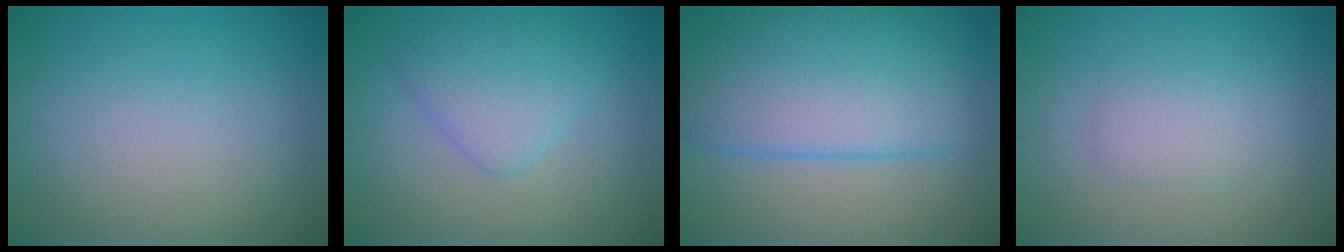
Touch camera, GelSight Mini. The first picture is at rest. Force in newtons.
{"total": 3.5, "press": 3.5, "slide": 0.2}
{"total": 8.5, "press": 8.5, "slide": 0.3}
{"total": 1.9, "press": 1.9, "slide": 0.0}